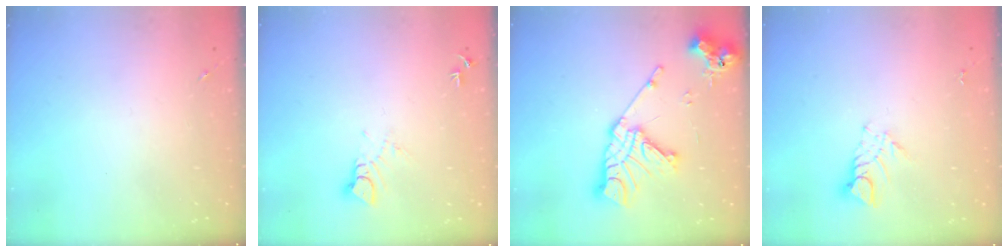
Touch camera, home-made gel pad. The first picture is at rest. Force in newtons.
{"total": 4.4, "press": 4.3, "slide": 0.2}
{"total": 16.9, "press": 16.8, "slide": 1.5}
{"total": 5.8, "press": 5.8, "slide": 0.3}